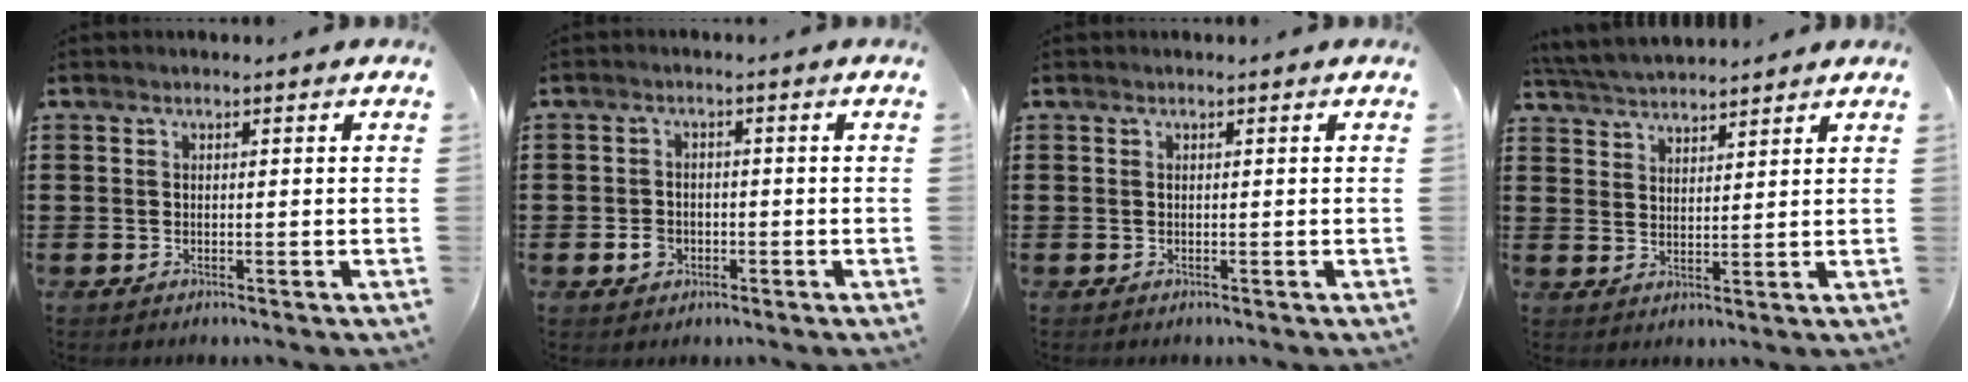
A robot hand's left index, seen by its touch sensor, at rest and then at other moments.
{"total": 2.5, "force": [-0.9, 2.0, 1.2], "torque": [-0.024, 0.002, -0.017]}
{"total": 0.0}
{"total": 4.5, "force": [4.4, 0.1, 0.6], "torque": [-0.027, -0.012, 0.082]}